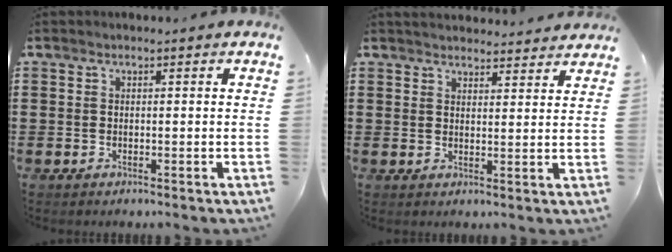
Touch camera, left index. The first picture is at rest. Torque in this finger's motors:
{"motor_torque": [2.14, 0.00, -0.56, -0.02]}